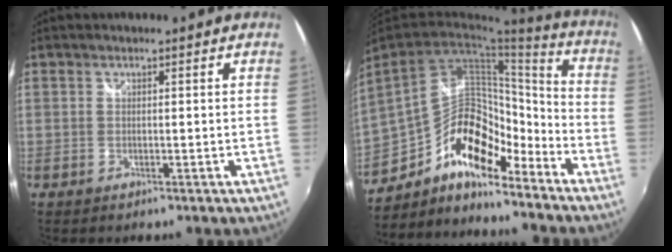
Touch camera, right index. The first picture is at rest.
{"total": 19.3, "force": [-12.4, 9.6, 11.2], "torque": [-0.226, 0.018, -0.212]}